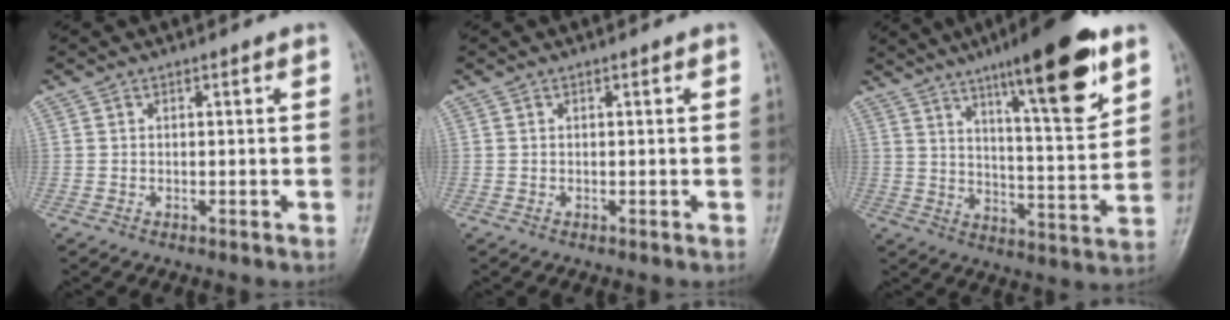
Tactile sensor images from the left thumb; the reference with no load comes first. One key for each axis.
{"total": 0.0}
{"total": 18.8, "fx": 10.9, "fy": 3.7, "fz": 14.8, "tx": -0.201, "ty": -0.053, "tz": 0.170}